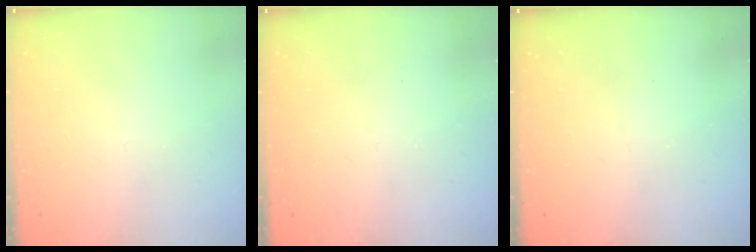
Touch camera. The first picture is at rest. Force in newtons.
{"total": 0.0}
{"total": 0.0}